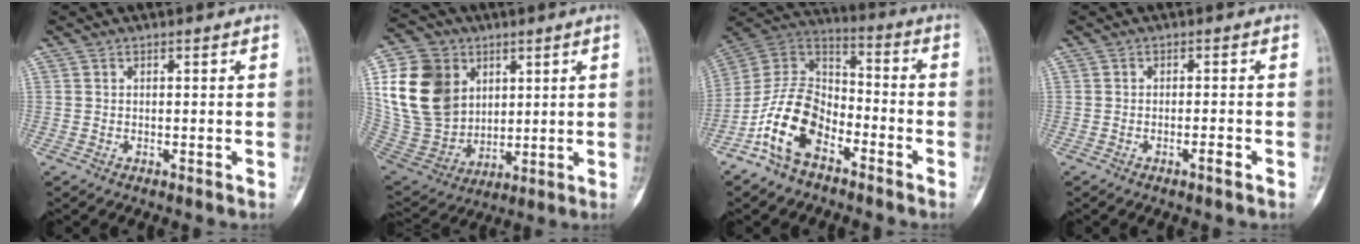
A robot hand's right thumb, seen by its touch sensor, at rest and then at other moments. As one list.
[{"total": 19.8, "force": [5.7, 15.8, 10.6], "torque": [-0.190, -0.006, 0.123]}, {"total": 14.6, "force": [-7.7, 8.7, 8.9], "torque": [-0.160, 0.069, -0.155]}, {"total": 1.7, "force": [-1.0, 0.2, 1.4], "torque": [-0.027, 0.004, -0.017]}]